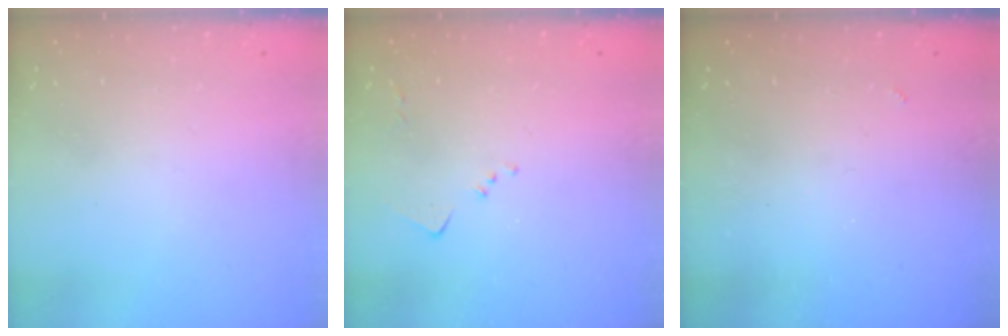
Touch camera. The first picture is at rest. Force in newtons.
{"total": 5.4, "press": 5.3, "slide": 0.7}
{"total": 2.5, "press": 2.5, "slide": 0.5}